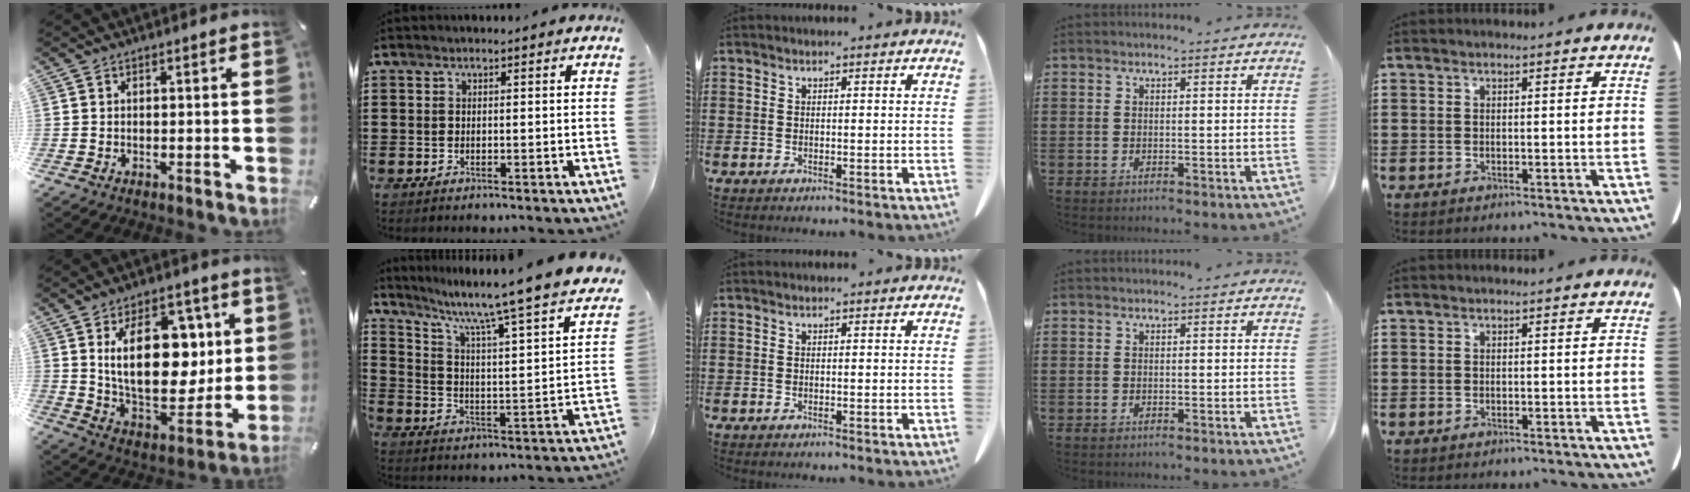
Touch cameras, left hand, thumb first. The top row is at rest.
{"thumb": {"total": 20.5, "force": [5.7, 12.5, 15.2], "torque": [-0.246, -0.021, 0.096]}, "index": {"total": 8.1, "force": [6.3, -0.5, 5.0], "torque": [-0.114, -0.059, 0.089]}}